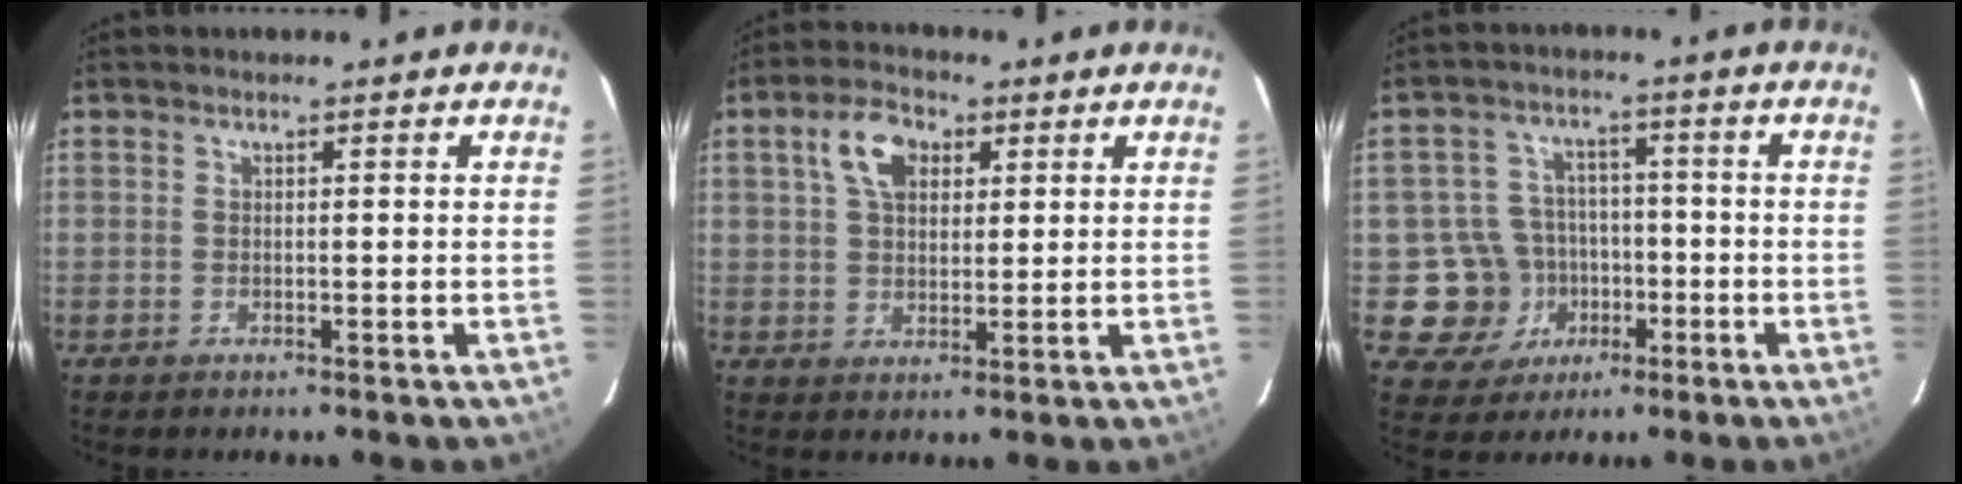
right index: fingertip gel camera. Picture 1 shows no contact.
{"total": 7.1, "force": [2.8, 4.5, 4.8], "torque": [-0.088, 0.025, 0.050]}
{"total": 9.9, "force": [-2.9, 9.4, 1.3], "torque": [-0.049, 0.025, -0.031]}